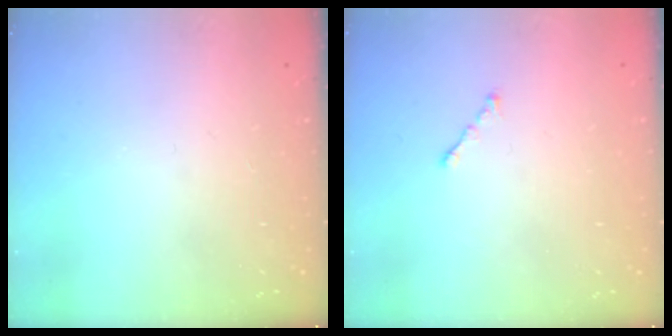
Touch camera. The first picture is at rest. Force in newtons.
{"total": 0.7, "press": 0.5, "slide": 0.5}